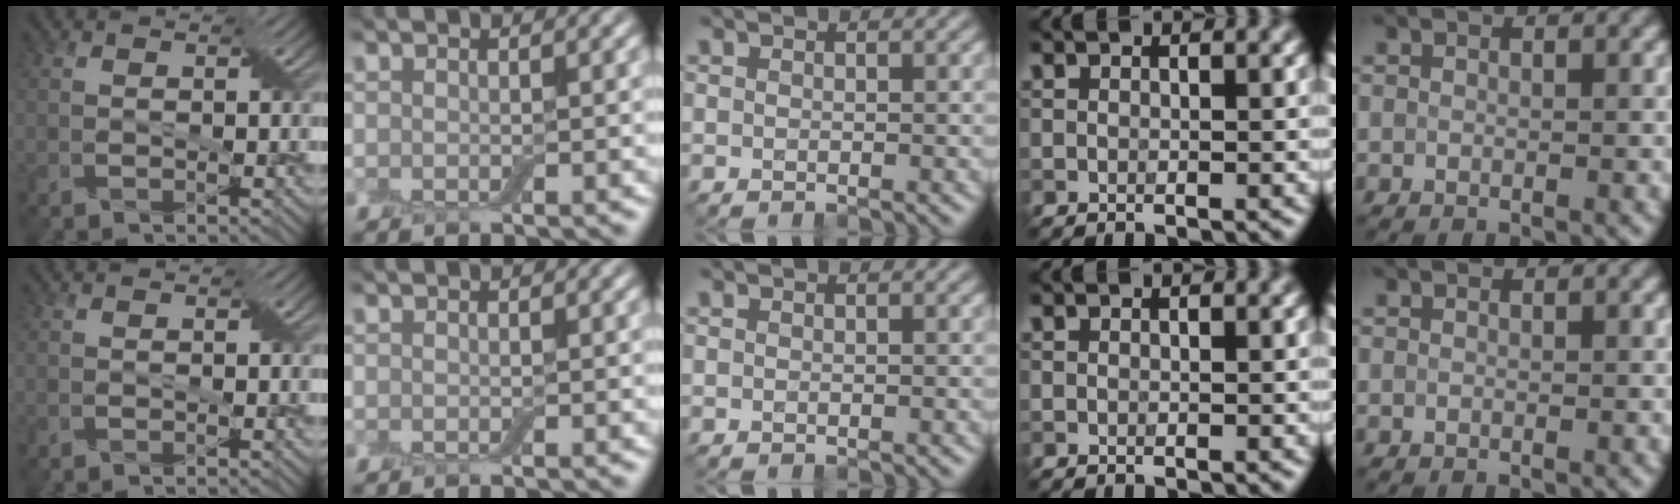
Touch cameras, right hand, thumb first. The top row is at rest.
{}